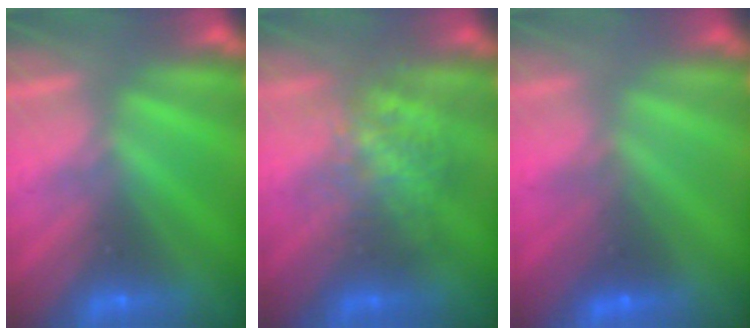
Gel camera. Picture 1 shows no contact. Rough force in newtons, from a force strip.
{"total": 2.2}
{"total": 1.8}